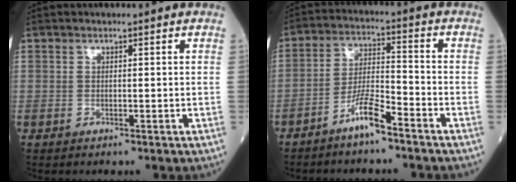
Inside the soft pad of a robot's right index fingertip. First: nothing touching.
{"total": 6.5, "force": [-4.7, 0.5, 4.4], "torque": [-0.089, 0.000, -0.091]}